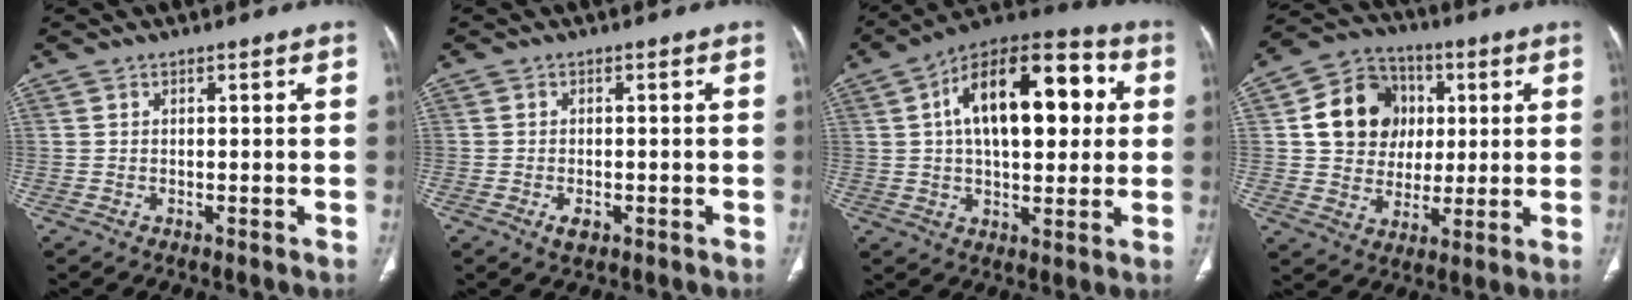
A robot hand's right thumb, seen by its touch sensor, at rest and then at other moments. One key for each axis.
{"total": 2.5, "fx": -1.1, "fy": 1.4, "fz": 1.8, "tx": -0.031, "ty": 0.000, "tz": -0.015}
{"total": 21.6, "fx": 4.4, "fy": 11.0, "fz": 18.1, "tx": -0.250, "ty": 0.024, "tz": 0.058}
{"total": 14.5, "fx": 2.9, "fy": 12.6, "fz": 6.7, "tx": -0.081, "ty": 0.007, "tz": 0.051}